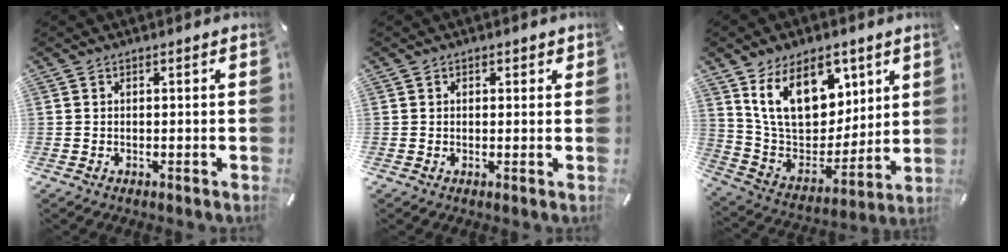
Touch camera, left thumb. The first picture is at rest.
{"total": 1.0, "force": [0.4, 0.8, 0.4], "torque": [0.000, 0.002, 0.004]}
{"total": 18.4, "force": [9.4, 12.2, 10.1], "torque": [-0.173, -0.045, 0.175]}